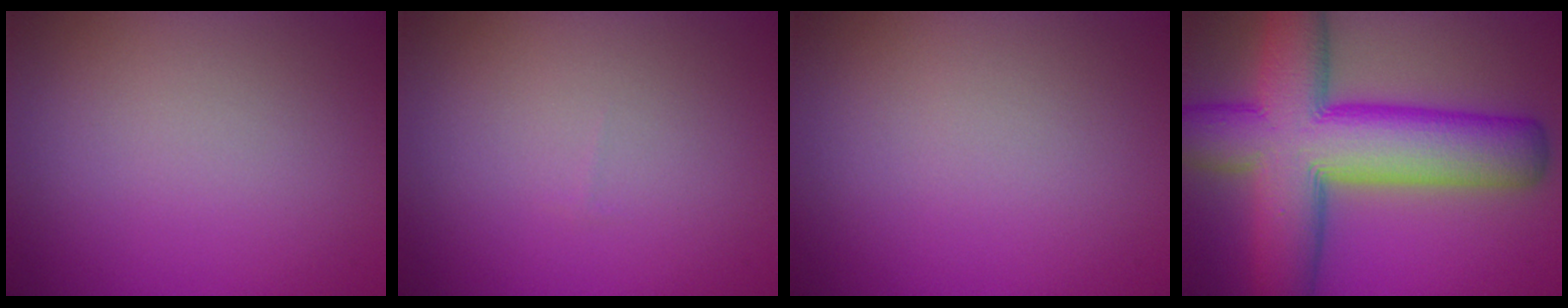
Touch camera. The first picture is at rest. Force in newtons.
{"total": 0.0}
{"total": 0.0}
{"total": 14.2, "press": 14.1, "slide": 0.7}